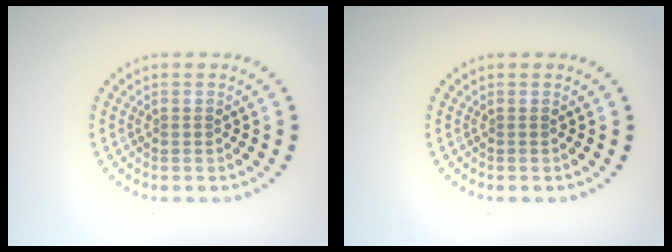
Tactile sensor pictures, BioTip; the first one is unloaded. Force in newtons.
{"total": 0.0}